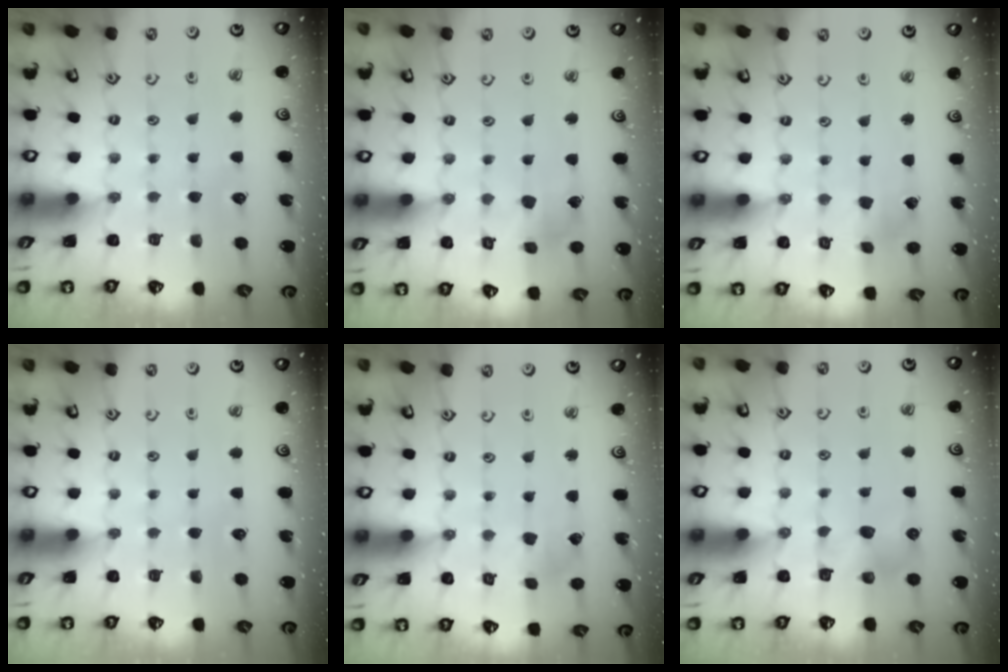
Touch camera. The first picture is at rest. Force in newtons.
{"total": 6.7, "press": 6.7, "slide": 0.7}
{"total": 1.8, "press": 1.8, "slide": 0.2}
{"total": 0.0}
{"total": 2.5, "press": 2.5, "slide": 0.2}
{"total": 5.3, "press": 5.3, "slide": 0.4}